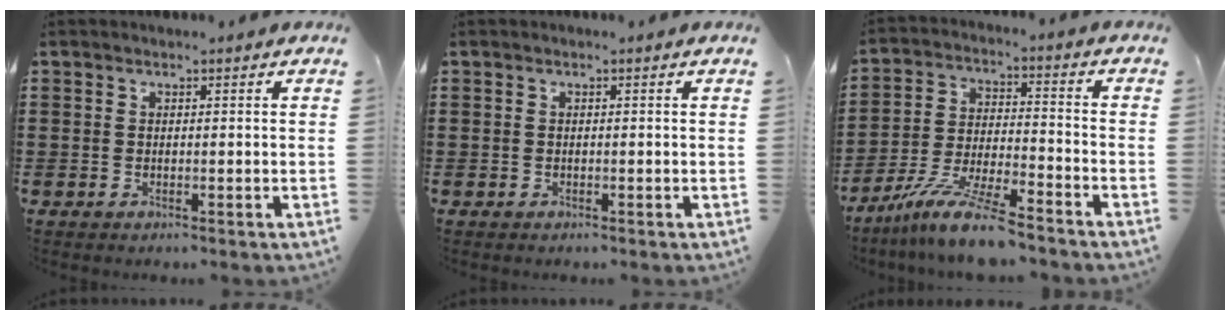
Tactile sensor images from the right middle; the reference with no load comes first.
{"total": 0.0}
{"total": 10.2, "force": [-8.6, 0.2, 5.4], "torque": [-0.114, 0.000, -0.172]}